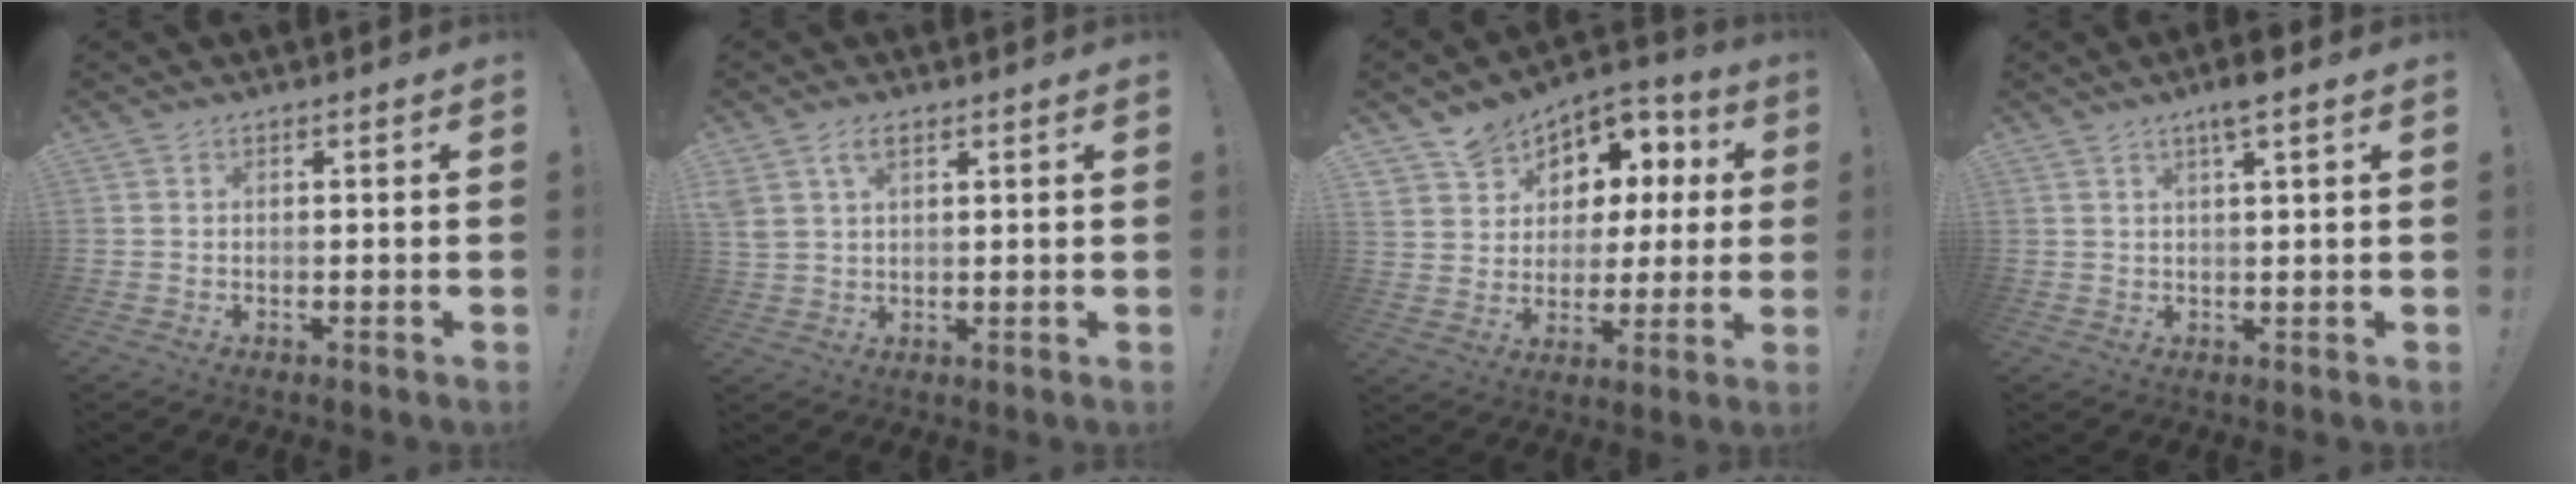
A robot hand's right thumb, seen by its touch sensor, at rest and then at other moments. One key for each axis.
{"total": 4.8, "fx": 2.4, "fy": 2.7, "fz": 3.1, "tx": -0.057, "ty": 0.000, "tz": 0.047}
{"total": 9.2, "fx": 4.4, "fy": 8.0, "fz": 1.4, "tx": -0.017, "ty": -0.042, "tz": 0.097}
{"total": 5.0, "fx": 3.0, "fy": 0.2, "fz": 3.9, "tx": -0.058, "ty": -0.010, "tz": 0.043}